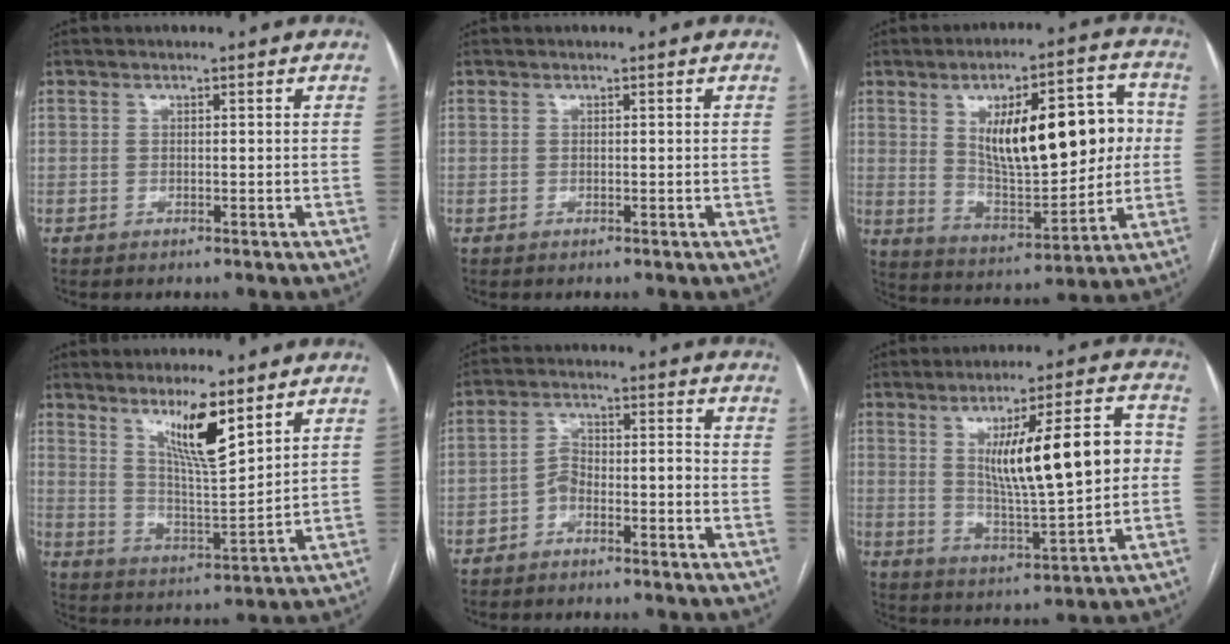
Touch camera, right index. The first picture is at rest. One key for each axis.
{"total": 0.0}
{"total": 19.1, "fx": 3.4, "fy": 7.1, "fz": 17.4, "tx": -0.264, "ty": 0.024, "tz": 0.064}
{"total": 9.7, "fx": 6.0, "fy": 0.9, "fz": 7.5, "tx": -0.133, "ty": -0.014, "tz": 0.111}
{"total": 4.5, "fx": -2.7, "fy": 1.9, "fz": 3.1, "tx": -0.058, "ty": 0.027, "tz": -0.045}
{"total": 16.0, "fx": 2.2, "fy": 2.9, "fz": 15.6, "tx": -0.242, "ty": 0.018, "tz": 0.042}